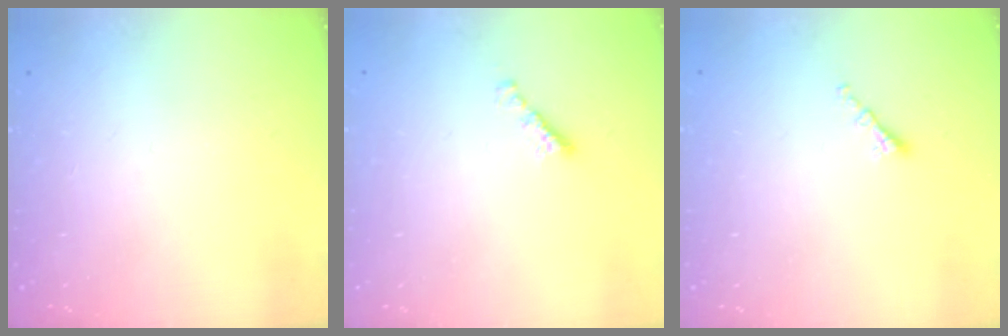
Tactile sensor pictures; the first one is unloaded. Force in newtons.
{"total": 2.4, "press": 2.4, "slide": 0.4}
{"total": 1.3, "press": 1.2, "slide": 0.6}